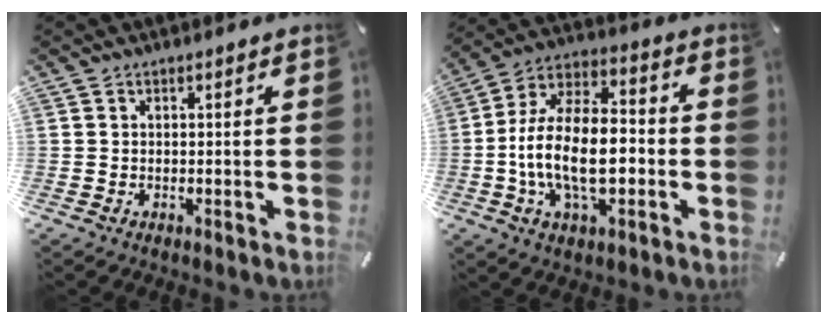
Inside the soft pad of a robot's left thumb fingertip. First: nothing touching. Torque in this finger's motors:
{"motor_torque": [0.27, 1.66, 0.62, 0.10, 0.61]}